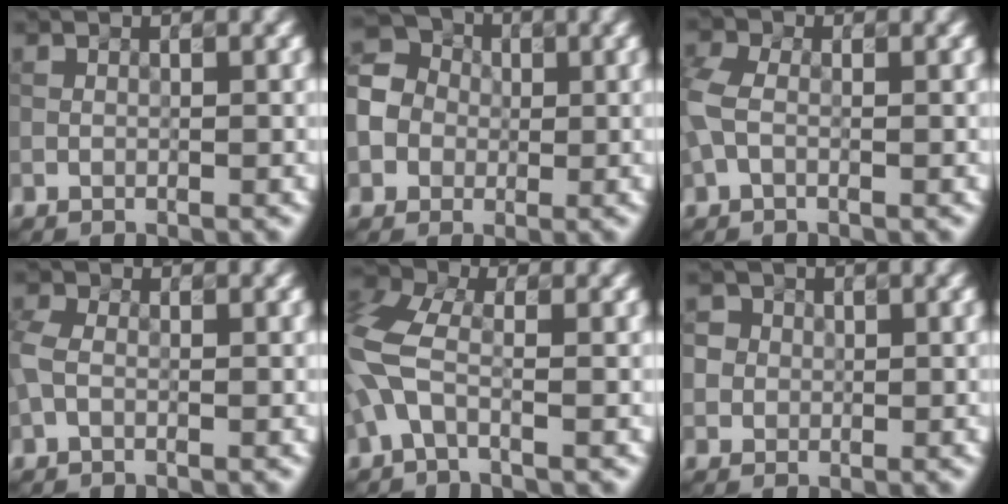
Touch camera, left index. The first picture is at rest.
{"total": 6.9, "force": [-1.1, 6.4, 2.4], "torque": [-0.067, 0.017, -0.044]}
{"total": 2.8, "force": [-0.1, 1.9, 2.0], "torque": [-0.059, 0.006, -0.014]}
{"total": 2.0, "force": [-0.3, 1.4, 1.4], "torque": [-0.040, 0.004, -0.014]}
{"total": 5.9, "force": [-1.0, 3.1, 4.9], "torque": [-0.131, 0.012, -0.042]}
{"total": 4.1, "force": [1.4, 3.6, 1.3], "torque": [-0.007, 0.023, 0.006]}